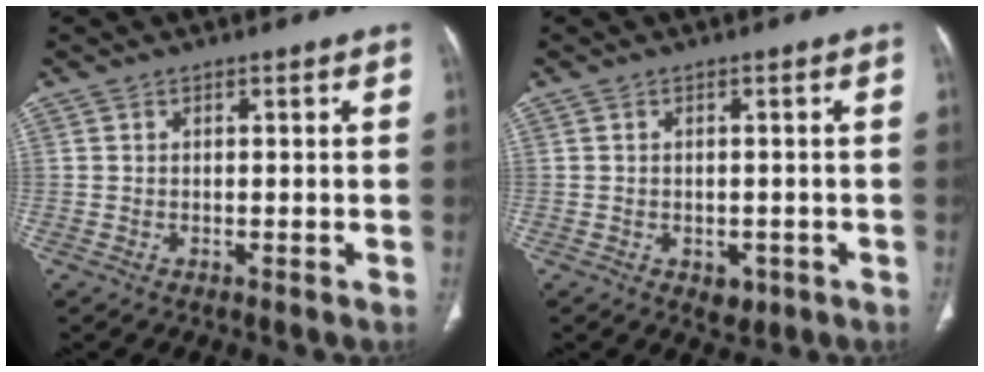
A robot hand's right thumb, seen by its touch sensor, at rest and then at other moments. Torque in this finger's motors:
{"motor_torque": [0.61, 0.24, 0.02, -0.28, -0.01]}